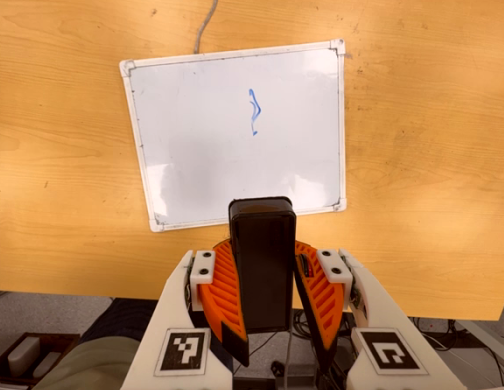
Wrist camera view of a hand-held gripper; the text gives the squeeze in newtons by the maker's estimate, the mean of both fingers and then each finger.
{"total": 9.7, "left": 10.0, "right": 9.3}